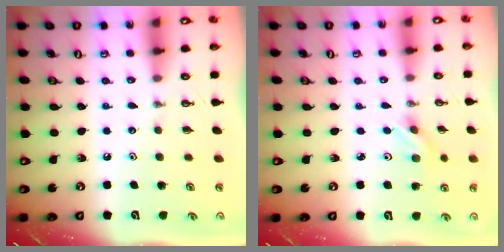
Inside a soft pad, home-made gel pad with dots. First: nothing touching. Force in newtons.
{"total": 2.2, "press": 2.1, "slide": 0.6}